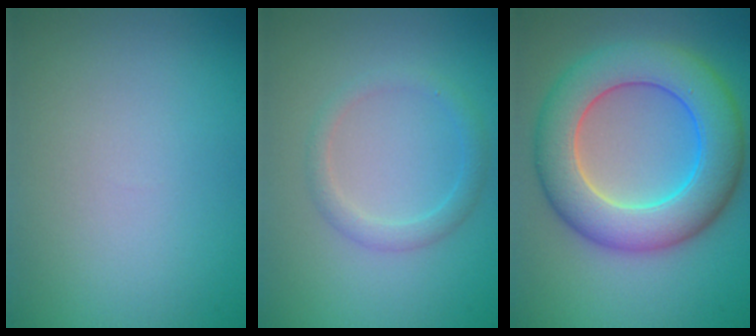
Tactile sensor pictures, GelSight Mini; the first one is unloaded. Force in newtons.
{"total": 1.9, "press": 1.9, "slide": 0.1}
{"total": 9.3, "press": 9.3, "slide": 0.2}